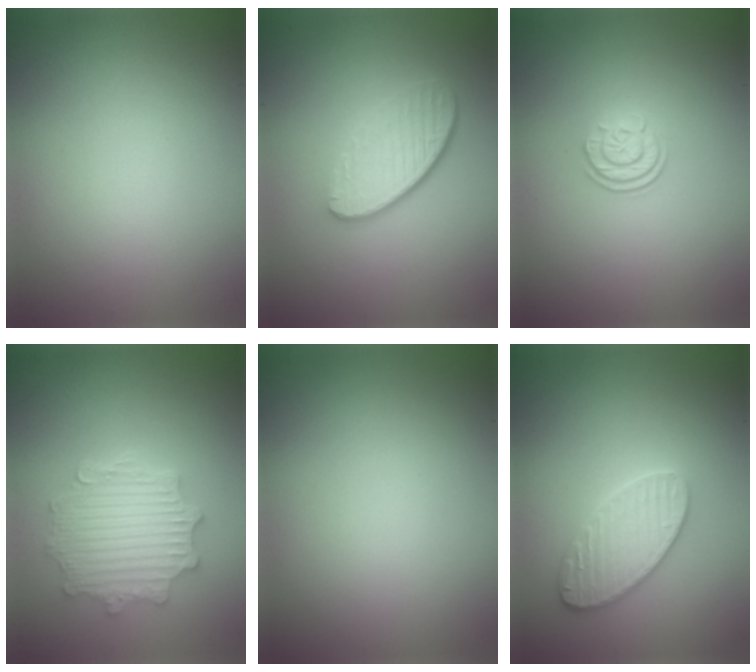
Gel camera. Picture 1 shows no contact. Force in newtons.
{"total": 4.6, "press": 3.1, "slide": 3.3}
{"total": 2.4, "press": 1.8, "slide": 1.5}
{"total": 4.9, "press": 3.9, "slide": 3.0}
{"total": 0.0}
{"total": 3.6, "press": 3.5, "slide": 0.6}